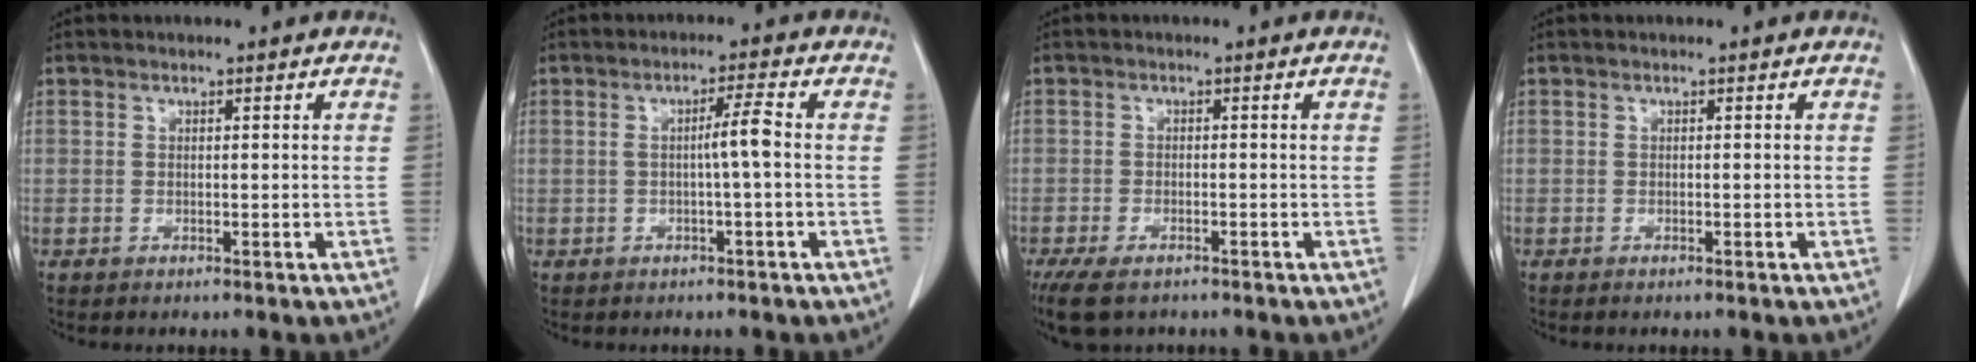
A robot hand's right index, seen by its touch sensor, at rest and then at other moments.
{"total": 3.7, "force": [-0.3, 0.0, 3.7], "torque": [-0.068, 0.009, -0.002]}
{"total": 8.1, "force": [-5.7, 3.6, 4.5], "torque": [-0.087, -0.012, -0.089]}
{"total": 0.7, "force": [-0.3, 0.4, 0.6], "torque": [-0.015, -0.002, -0.003]}